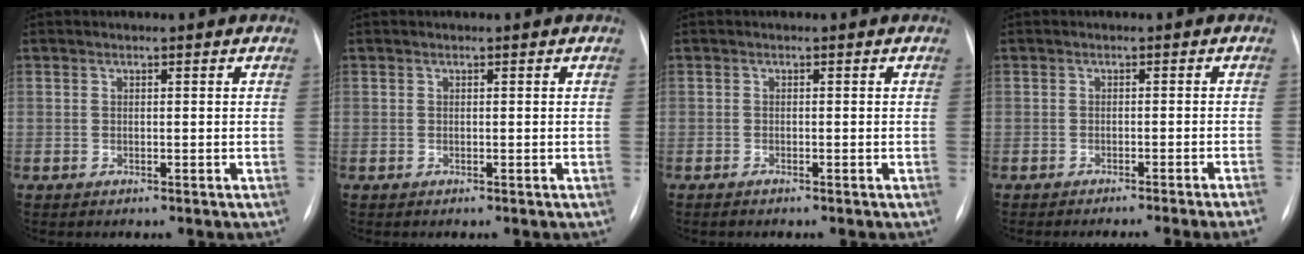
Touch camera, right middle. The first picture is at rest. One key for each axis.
{"total": 0.0}
{"total": 0.5, "fx": -0.5, "fy": -0.1, "fz": 0.3, "tx": -0.010, "ty": -0.002, "tz": -0.009}
{"total": 7.9, "fx": -6.9, "fy": -2.0, "fz": 3.4, "tx": -0.011, "ty": -0.017, "tz": -0.084}